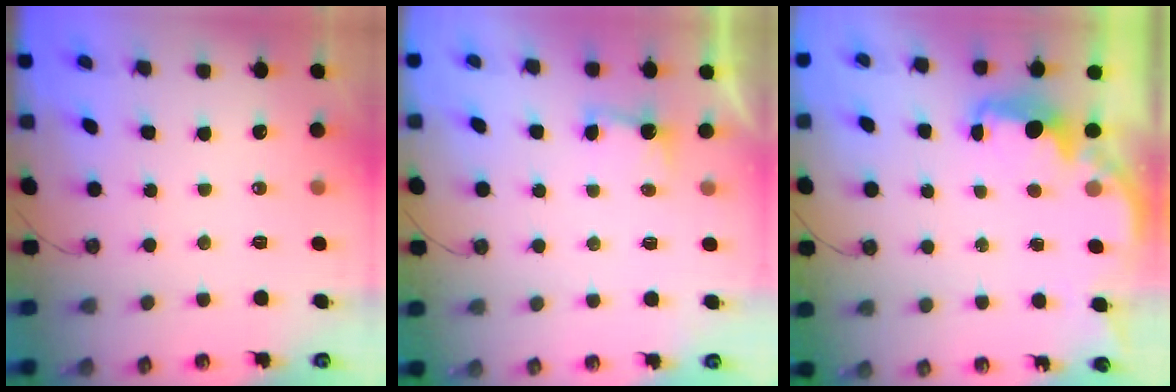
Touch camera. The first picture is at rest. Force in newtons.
{"total": 2.4, "press": 2.3, "slide": 0.9}
{"total": 2.8, "press": 2.6, "slide": 0.9}